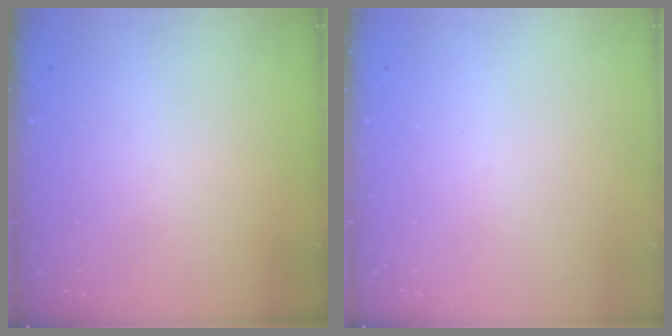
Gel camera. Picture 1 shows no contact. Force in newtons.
{"total": 0.0}